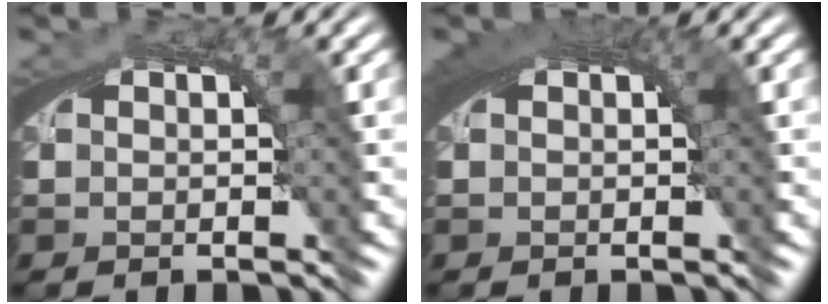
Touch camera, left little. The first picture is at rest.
{"total": 2.2, "force": [0.8, 0.6, 2.0], "torque": [-0.026, 0.007, 0.013]}